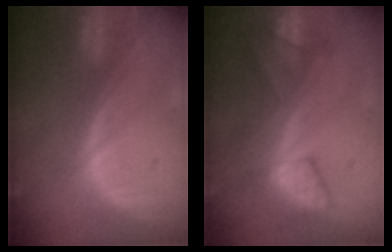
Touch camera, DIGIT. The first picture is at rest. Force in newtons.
{"total": 7.6, "press": 7.5, "slide": 1.5}